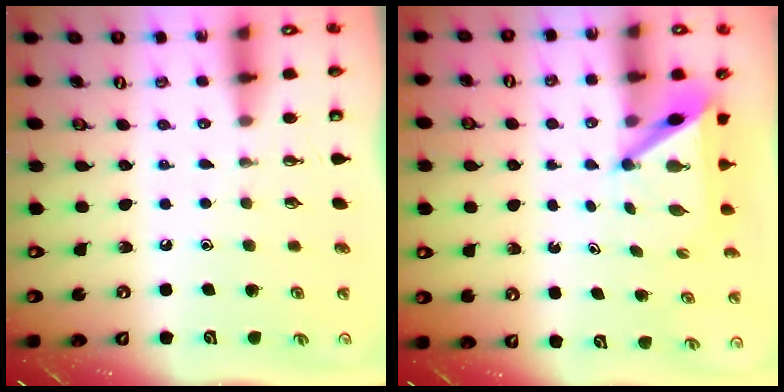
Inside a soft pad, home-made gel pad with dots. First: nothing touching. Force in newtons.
{"total": 5.3, "press": 5.3, "slide": 0.4}